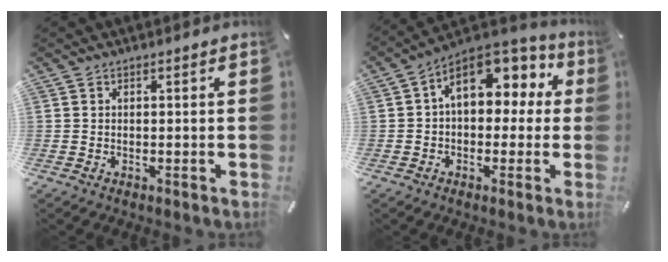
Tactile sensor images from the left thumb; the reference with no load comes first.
{"total": 11.6, "force": [4.6, 7.6, 7.5], "torque": [-0.108, -0.023, 0.083]}